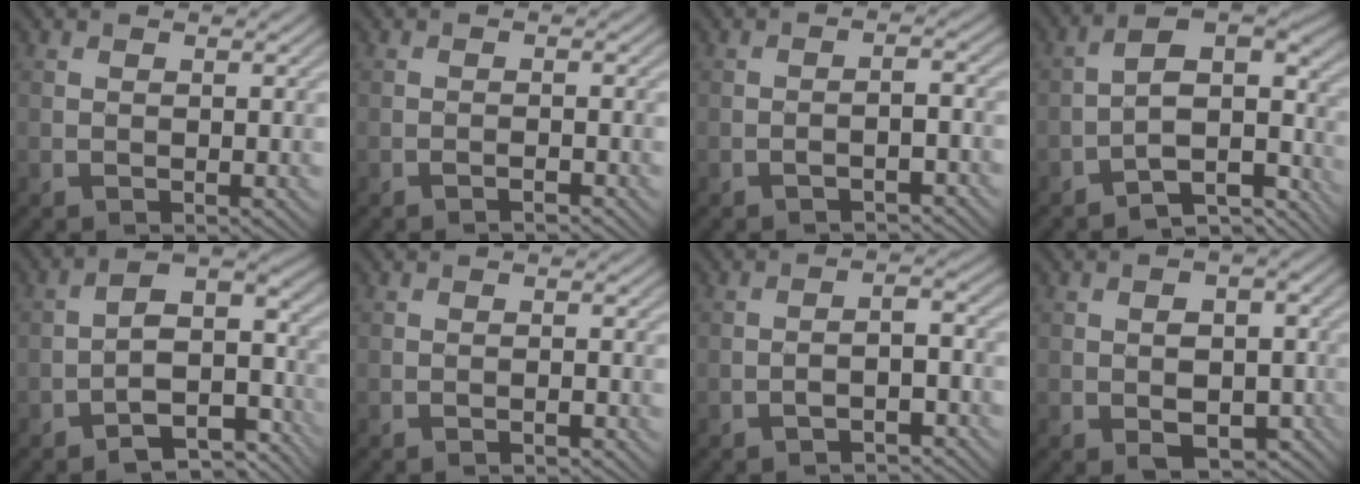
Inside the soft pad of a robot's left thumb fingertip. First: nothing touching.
{"total": 1.1, "force": [-0.9, 0.1, 0.7], "torque": [-0.013, 0.002, -0.019]}
{"total": 2.2, "force": [-1.6, 0.5, 1.5], "torque": [-0.028, 0.007, -0.031]}
{"total": 9.9, "force": [-5.7, 3.2, 7.5], "torque": [-0.104, -0.003, -0.097]}
{"total": 9.4, "force": [-5.3, 3.9, 6.7], "torque": [-0.094, -0.011, -0.098]}
{"total": 1.1, "force": [-0.9, 0.1, 0.6], "torque": [-0.011, 0.003, -0.018]}
{"total": 3.6, "force": [-2.6, 0.9, 2.3], "torque": [-0.043, 0.007, -0.043]}
{"total": 6.8, "force": [-1.9, 4.7, 4.5], "torque": [-0.056, -0.019, -0.017]}